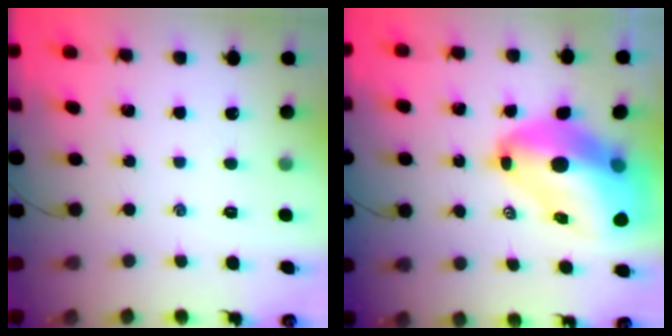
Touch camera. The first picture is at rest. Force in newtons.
{"total": 17.4, "press": 16.8, "slide": 4.7}